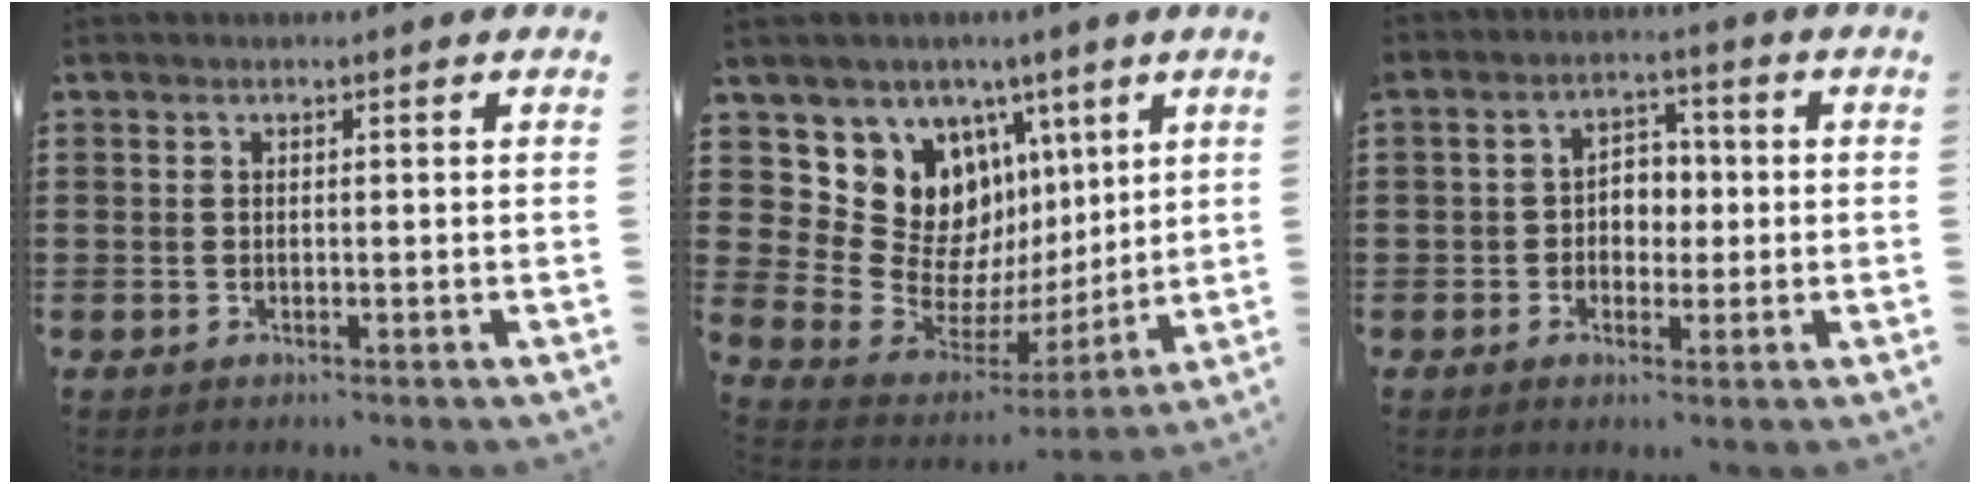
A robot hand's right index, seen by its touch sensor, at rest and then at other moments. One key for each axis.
{"total": 11.8, "fx": 4.5, "fy": 10.3, "fz": 3.4, "tx": -0.079, "ty": -0.048, "tz": 0.094}
{"total": 4.1, "fx": -0.5, "fy": 3.6, "fz": 1.9, "tx": -0.048, "ty": 0.013, "tz": -0.016}